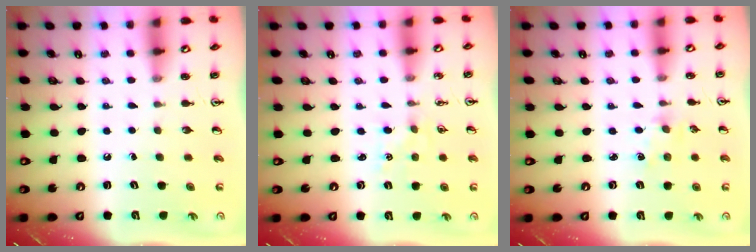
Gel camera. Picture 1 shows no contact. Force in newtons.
{"total": 1.0, "press": 0.9, "slide": 0.2}
{"total": 2.5, "press": 2.4, "slide": 0.3}